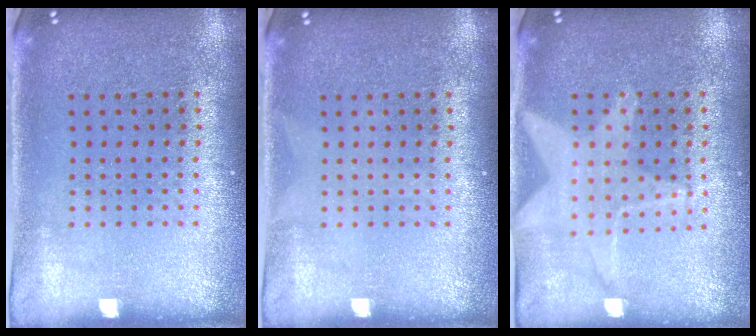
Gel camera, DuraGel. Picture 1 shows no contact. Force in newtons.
{"total": 0.0}
{"total": 1.2, "press": 1.2, "slide": 0.2}